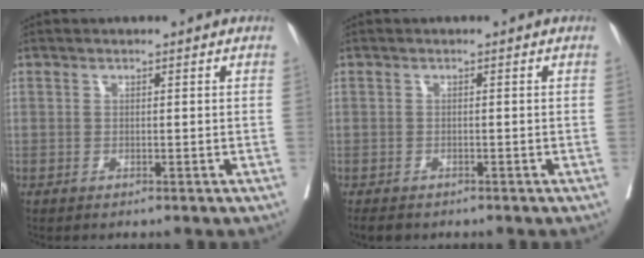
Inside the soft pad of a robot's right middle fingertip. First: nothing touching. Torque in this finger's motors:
{"motor_torque": [0.05, -0.05, 0.03, 0.00]}